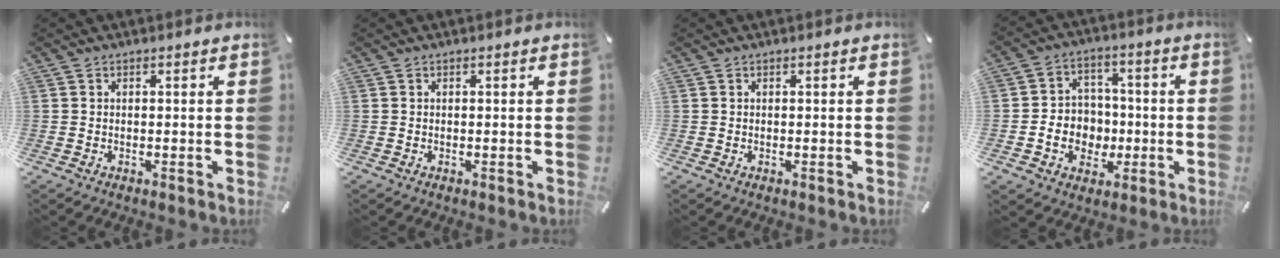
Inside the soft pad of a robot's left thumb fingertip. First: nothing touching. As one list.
[{"total": 0.0}, {"total": 0.0}, {"total": 9.1, "force": [-2.3, 8.2, 3.3], "torque": [-0.065, 0.020, -0.037]}]